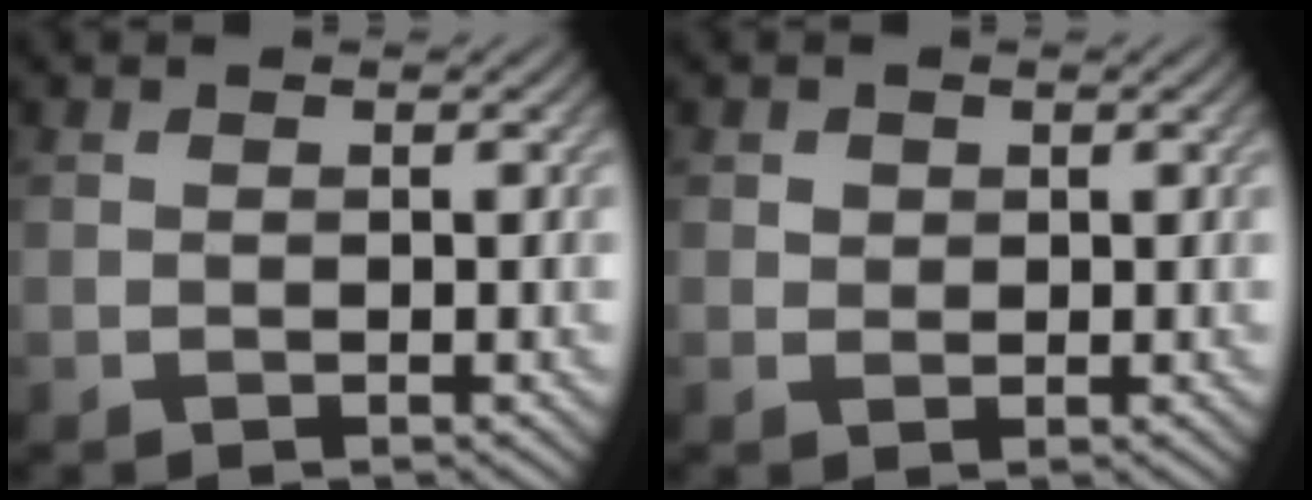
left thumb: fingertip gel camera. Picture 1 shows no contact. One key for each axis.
{"total": 1.1, "fx": 0.4, "fy": 1.0, "fz": 0.3, "tx": -0.007, "ty": -0.003, "tz": 0.006}